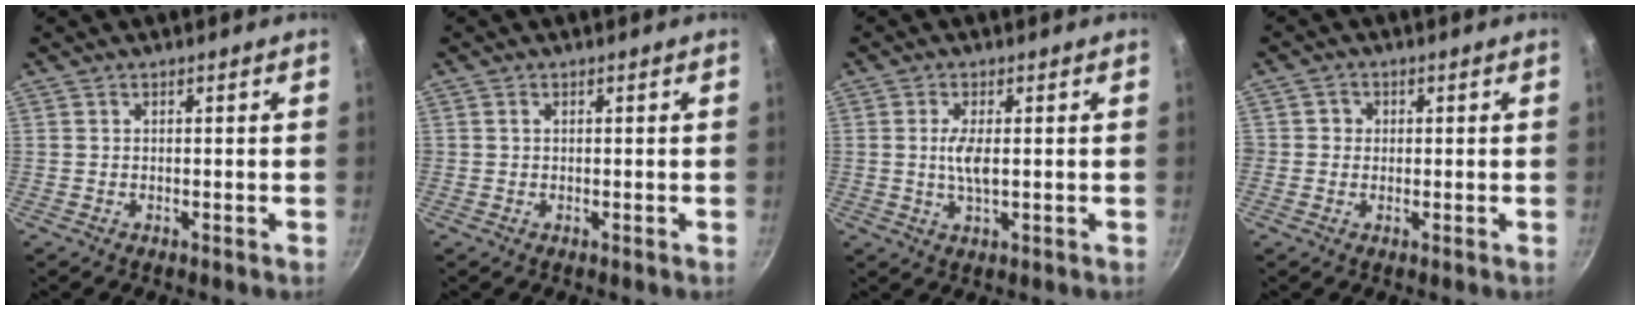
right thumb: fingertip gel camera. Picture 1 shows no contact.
{"total": 0.6, "force": [0.2, 0.4, 0.4], "torque": [-0.006, 0.001, 0.003]}
{"total": 4.3, "force": [0.3, 1.5, 4.0], "torque": [-0.086, -0.002, 0.005]}
{"total": 2.3, "force": [0.1, 2.2, 0.5], "torque": [0.006, 0.003, -0.004]}